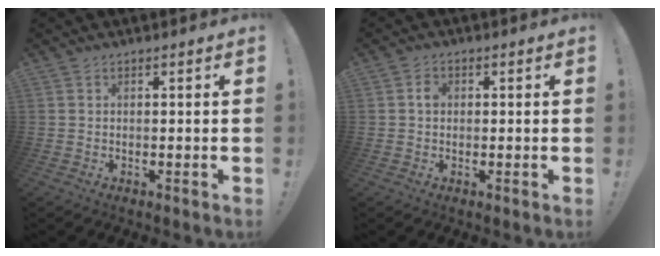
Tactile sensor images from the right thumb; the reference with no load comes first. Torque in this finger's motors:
{"motor_torque": [0.40, 0.26, 0.07, -0.04, 0.03]}